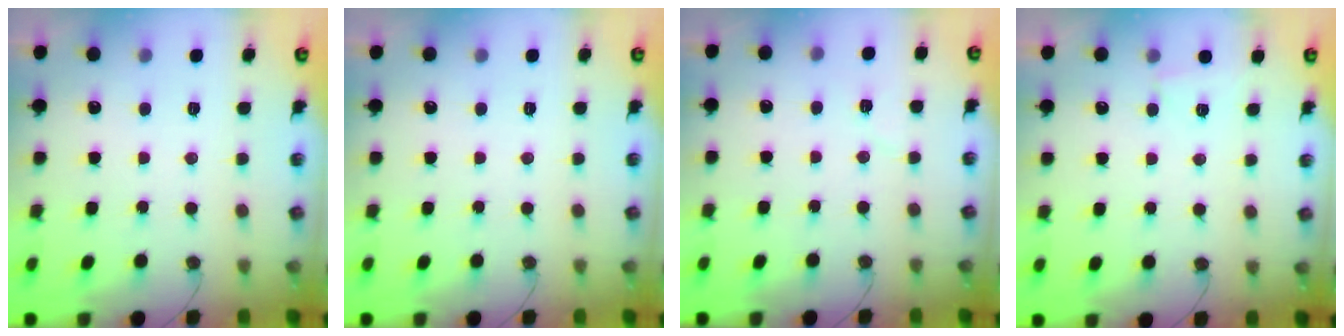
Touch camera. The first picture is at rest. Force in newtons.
{"total": 0.0}
{"total": 4.7, "press": 4.3, "slide": 2.0}
{"total": 2.1, "press": 2.1, "slide": 0.4}